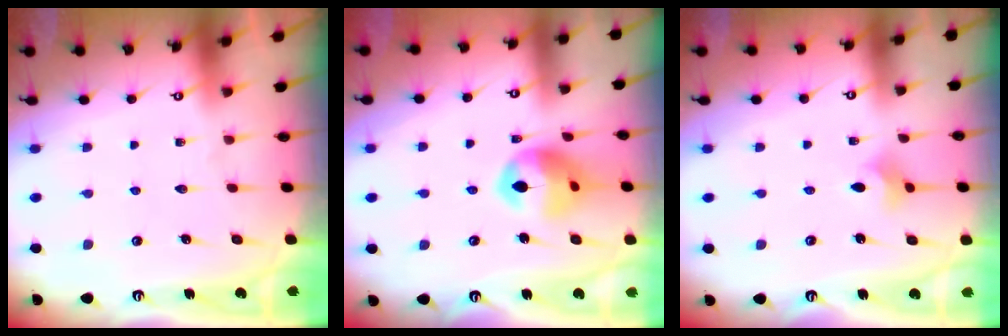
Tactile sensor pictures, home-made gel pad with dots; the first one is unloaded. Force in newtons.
{"total": 13.2, "press": 13.0, "slide": 1.9}
{"total": 4.2, "press": 4.1, "slide": 0.8}